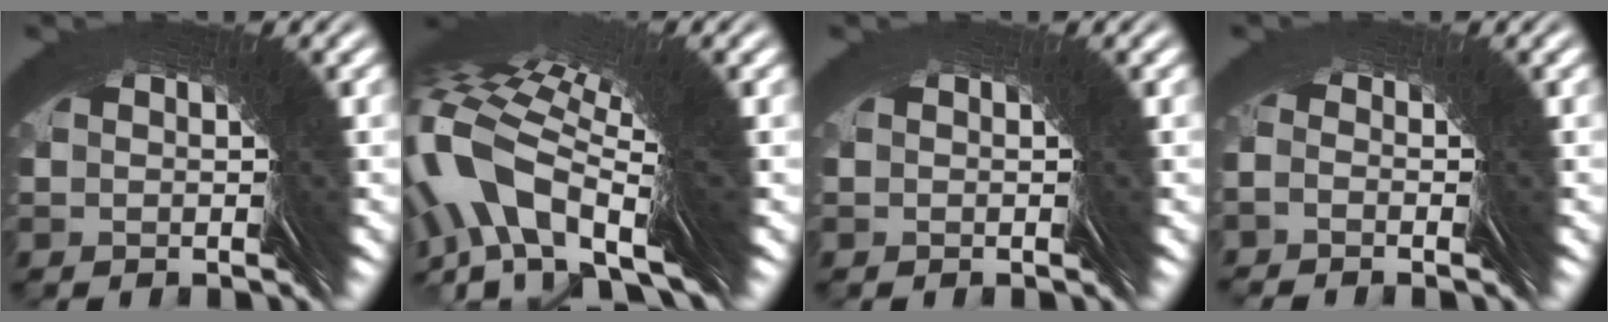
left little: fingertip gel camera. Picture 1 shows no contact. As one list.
[{"total": 4.2, "force": [1.4, 1.0, 3.8], "torque": [-0.061, 0.024, 0.002]}, {"total": 0.7, "force": [0.2, -0.2, -0.6], "torque": [0.011, 0.002, 0.002]}, {"total": 1.2, "force": [0.2, 1.2, 0.3], "torque": [-0.001, 0.008, -0.011]}]